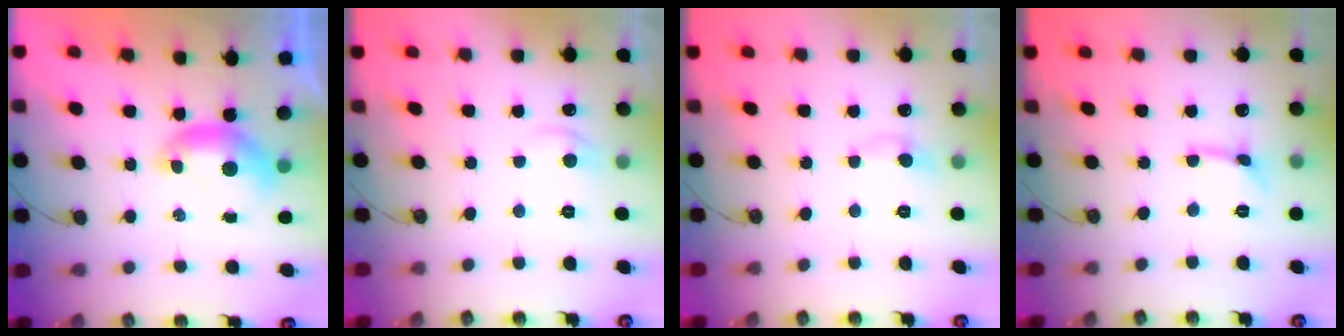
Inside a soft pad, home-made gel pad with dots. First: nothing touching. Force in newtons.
{"total": 1.3, "press": 1.0, "slide": 0.7}
{"total": 0.6, "press": 0.2, "slide": 0.5}
{"total": 0.0}